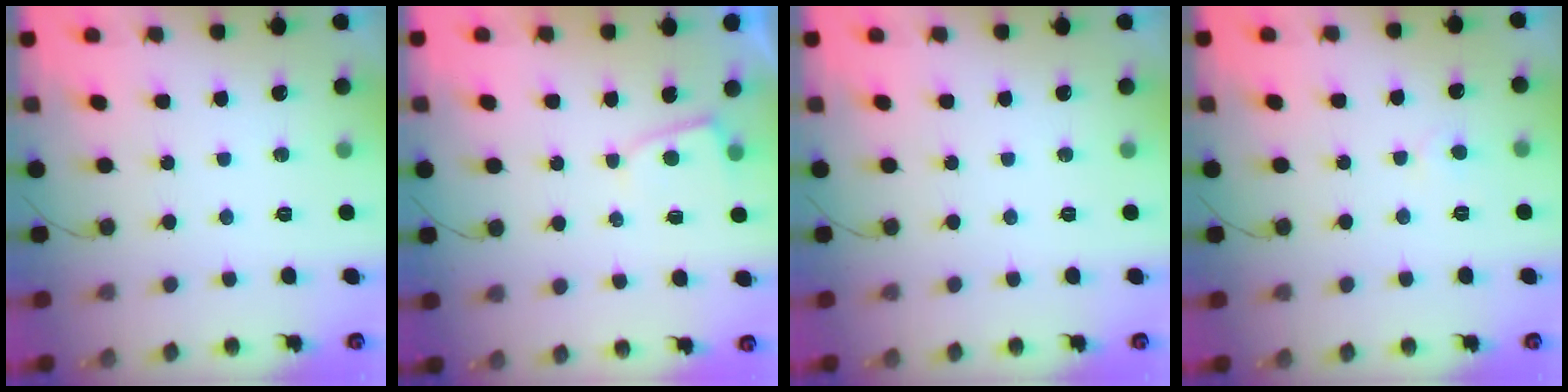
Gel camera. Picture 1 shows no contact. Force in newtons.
{"total": 2.3, "press": 2.2, "slide": 0.3}
{"total": 0.0}
{"total": 3.0, "press": 3.0, "slide": 0.3}